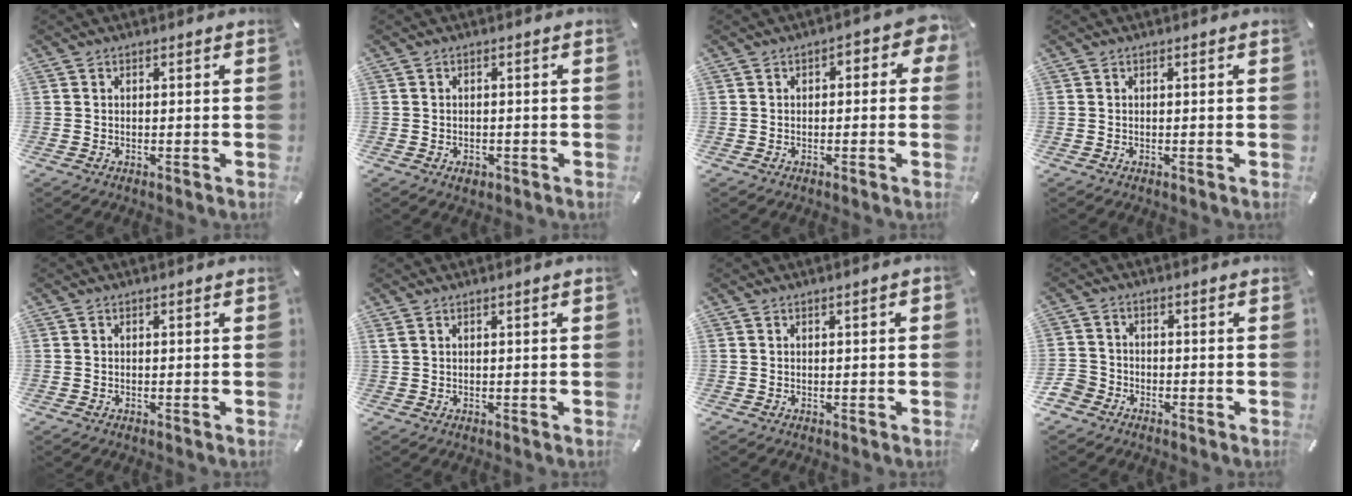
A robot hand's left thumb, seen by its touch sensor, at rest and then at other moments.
{"total": 1.9, "force": [-1.0, 1.3, 1.0], "torque": [-0.019, 0.005, -0.018]}
{"total": 4.5, "force": [-0.3, 2.6, 3.6], "torque": [-0.049, 0.010, -0.009]}
{"total": 0.0}
{"total": 0.0}
{"total": 1.0, "force": [0.4, -0.1, 0.9], "torque": [-0.019, -0.001, 0.008]}
{"total": 1.1, "force": [0.1, 0.2, 1.1], "torque": [-0.019, 0.000, 0.002]}
{"total": 4.2, "force": [-2.4, 3.3, 1.1], "torque": [-0.034, 0.009, -0.051]}